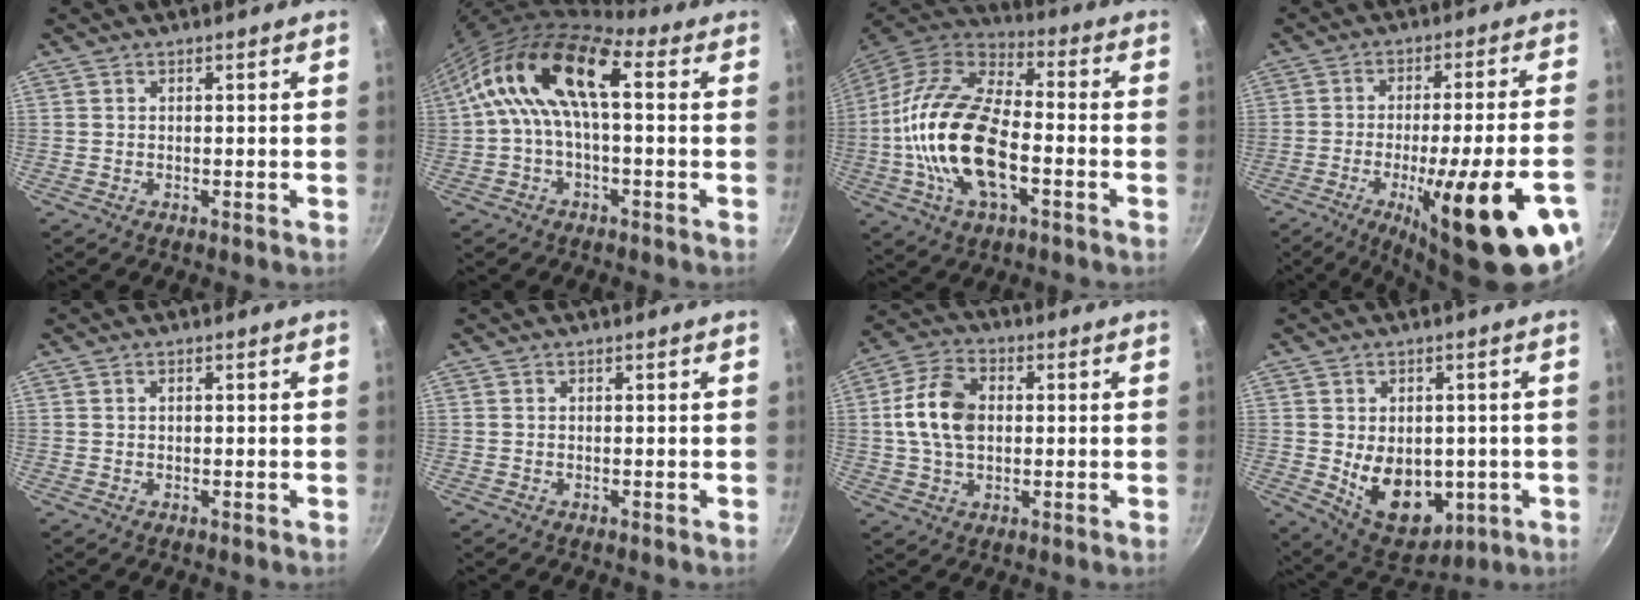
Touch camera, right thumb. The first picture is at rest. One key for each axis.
{"total": 14.8, "fx": 1.9, "fy": 6.9, "fz": 12.9, "tx": -0.237, "ty": 0.037, "tz": 0.014}
{"total": 21.6, "fx": -4.1, "fy": 10.8, "fz": 18.2, "tx": -0.342, "ty": 0.030, "tz": -0.088}
{"total": 24.8, "fx": -10.3, "fy": 5.0, "fz": 22.0, "tx": -0.287, "ty": 0.019, "tz": -0.143}
{"total": 0.6, "fx": 0.1, "fy": 0.4, "fz": 0.4, "tx": -0.007, "ty": 0.003, "tz": 0.003}
{"total": 0.0}
{"total": 11.3, "fx": 0.9, "fy": 7.6, "fz": 8.4, "tx": -0.145, "ty": 0.017, "tz": 0.007}
{"total": 13.7, "fx": -1.7, "fy": 9.7, "fz": 9.6, "tx": -0.106, "ty": -0.016, "tz": 0.002}